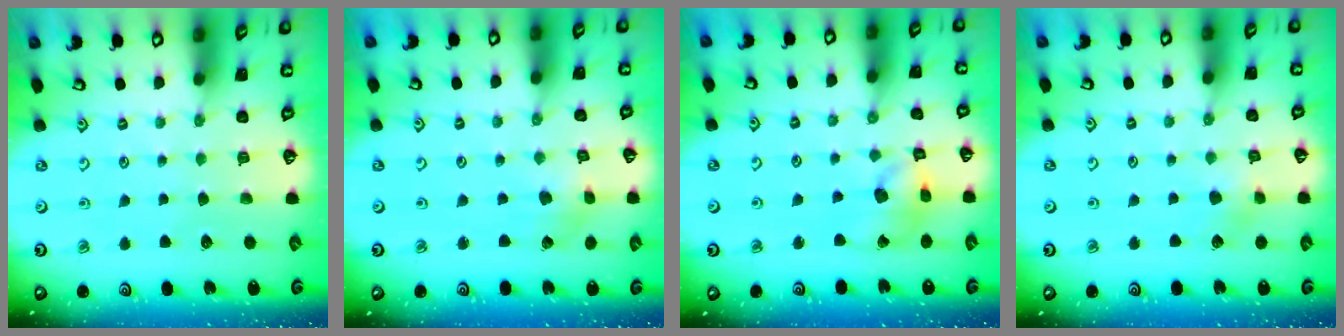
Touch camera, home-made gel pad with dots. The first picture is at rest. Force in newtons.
{"total": 2.3, "press": 2.3, "slide": 0.3}
{"total": 12.1, "press": 12.0, "slide": 1.8}
{"total": 4.2, "press": 4.2, "slide": 0.5}